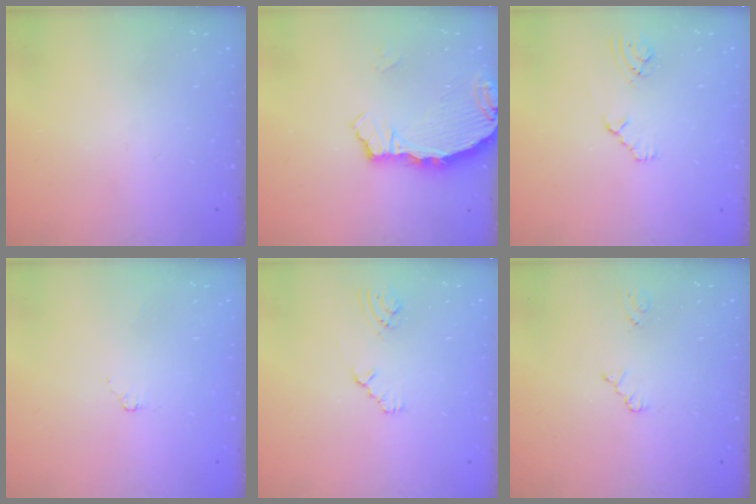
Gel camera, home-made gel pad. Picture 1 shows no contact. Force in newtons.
{"total": 3.4, "press": 3.4, "slide": 0.4}
{"total": 2.1, "press": 2.1, "slide": 0.4}
{"total": 1.3, "press": 1.3, "slide": 0.3}
{"total": 2.1, "press": 2.1, "slide": 0.4}
{"total": 2.5, "press": 2.5, "slide": 0.3}